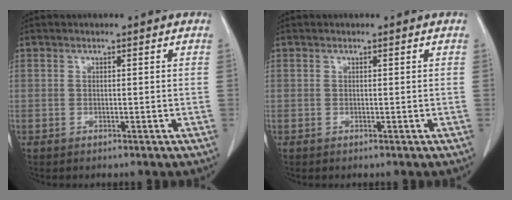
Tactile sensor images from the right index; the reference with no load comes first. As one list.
[{"total": 0.0}]